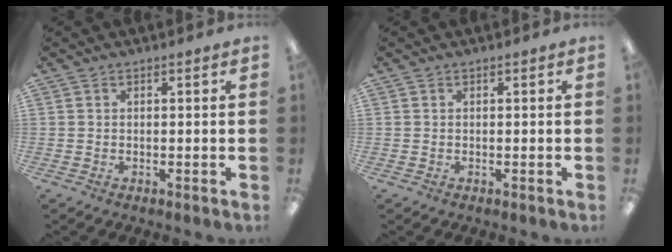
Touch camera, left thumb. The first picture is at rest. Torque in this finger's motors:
{"motor_torque": [0.00, 0.00, 0.01, -0.01, 0.00]}